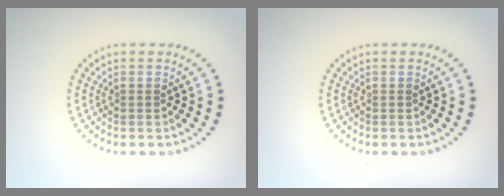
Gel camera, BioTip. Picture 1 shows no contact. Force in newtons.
{"total": 0.0}